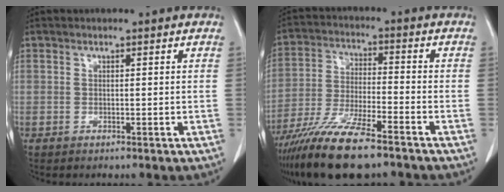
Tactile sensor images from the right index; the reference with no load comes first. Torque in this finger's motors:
{"motor_torque": [1.05, -1.09, 0.69, 0.21]}